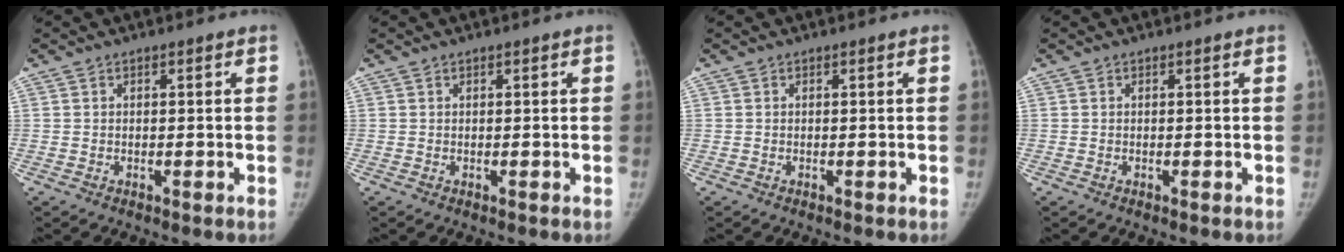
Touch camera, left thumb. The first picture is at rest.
{"total": 0.0}
{"total": 0.0}
{"total": 0.0}